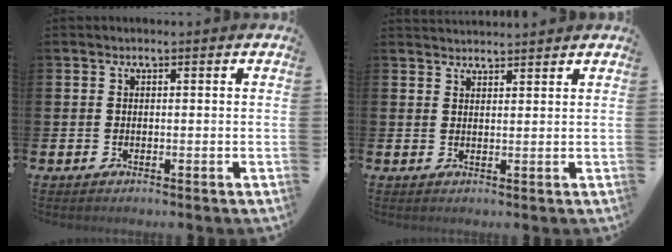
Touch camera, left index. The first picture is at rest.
{"total": 2.4, "force": [2.3, 0.3, 0.1], "torque": [0.001, -0.012, 0.042]}